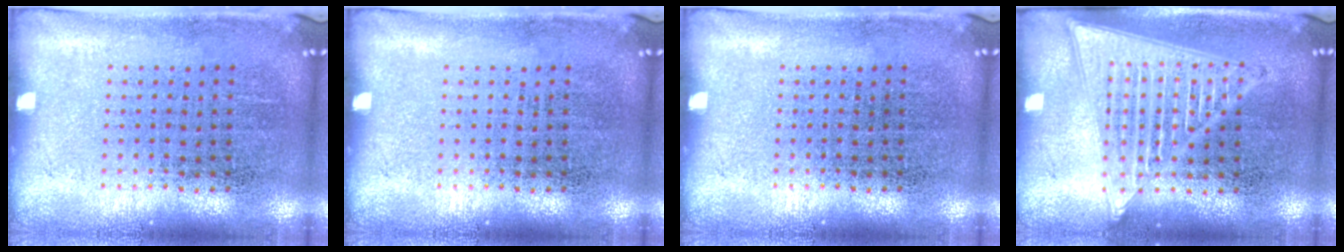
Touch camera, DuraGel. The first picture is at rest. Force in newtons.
{"total": 0.0}
{"total": 0.0}
{"total": 2.9, "press": 2.8, "slide": 0.4}